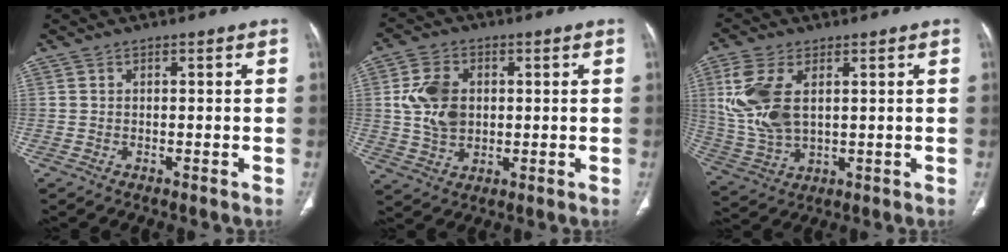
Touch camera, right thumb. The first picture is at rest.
{"total": 9.6, "force": [1.3, 6.9, 6.5], "torque": [-0.112, 0.000, 0.029]}
{"total": 12.4, "force": [3.1, 6.9, 9.8], "torque": [-0.223, -0.008, 0.071]}